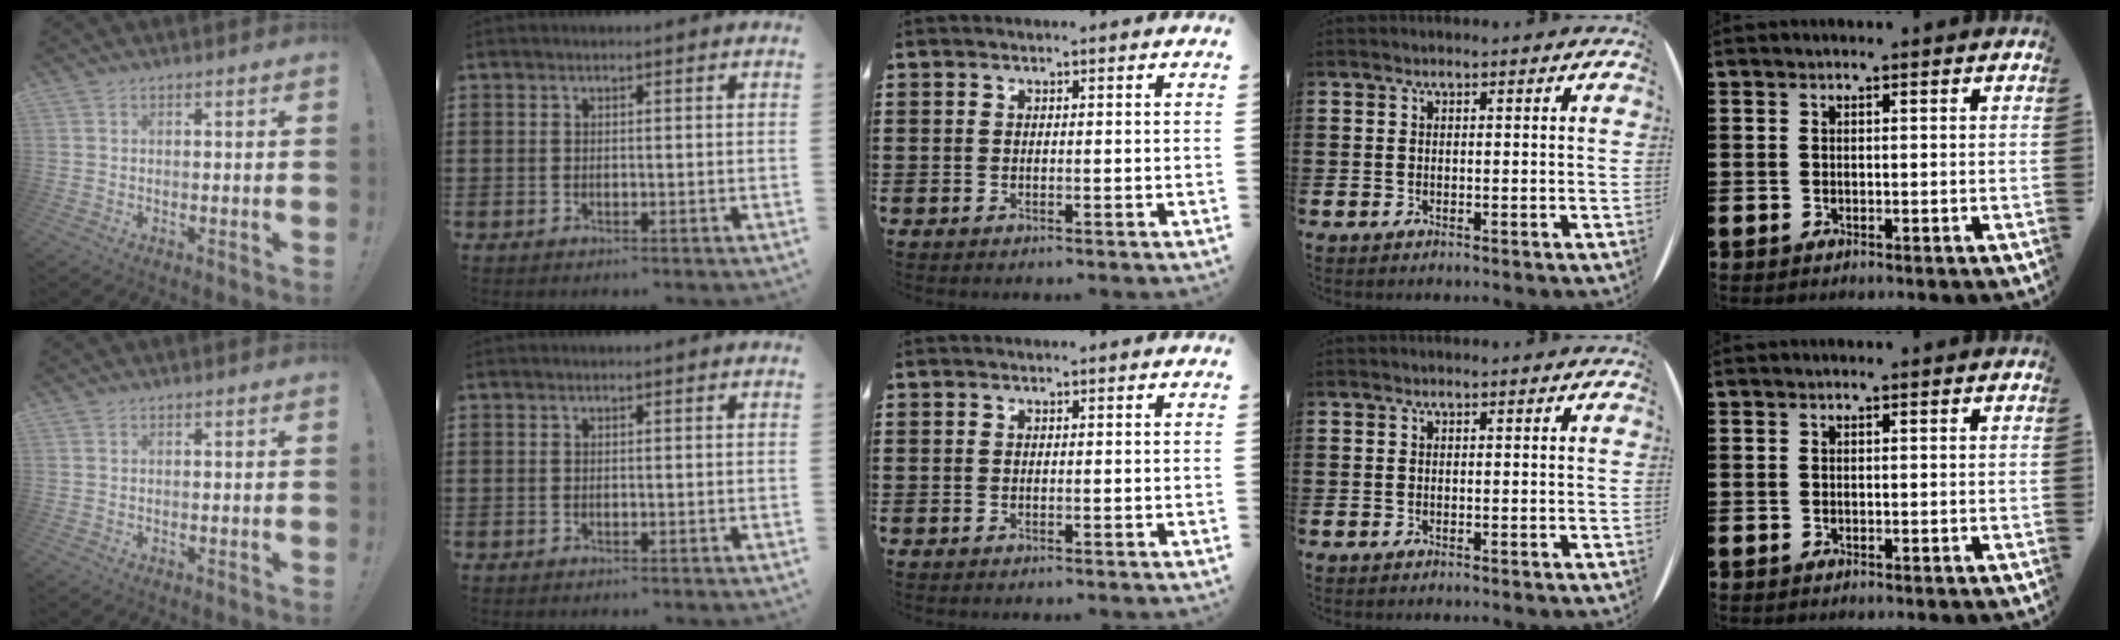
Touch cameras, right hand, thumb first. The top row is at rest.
{}